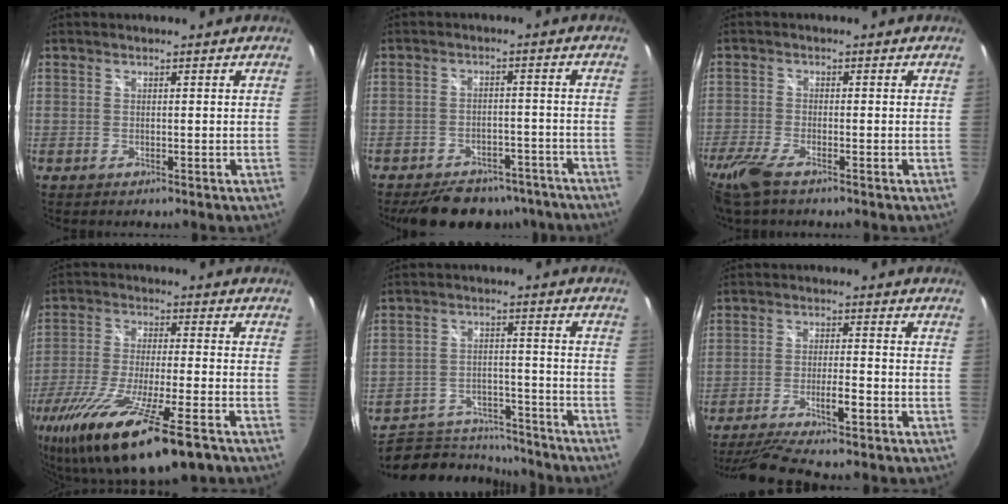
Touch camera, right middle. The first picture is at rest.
{"total": 15.5, "force": [-12.8, 7.0, 5.4], "torque": [-0.121, 0.019, -0.156]}
{"total": 7.6, "force": [-5.3, 2.0, 5.0], "torque": [-0.134, -0.027, -0.106]}
{"total": 22.9, "force": [-14.6, 4.1, 17.3], "torque": [-0.336, -0.077, -0.251]}
{"total": 12.3, "force": [-10.9, 4.9, 2.7], "torque": [-0.065, 0.015, -0.158]}
{"total": 10.4, "force": [-8.2, 0.2, 6.3], "torque": [-0.135, -0.022, -0.137]}